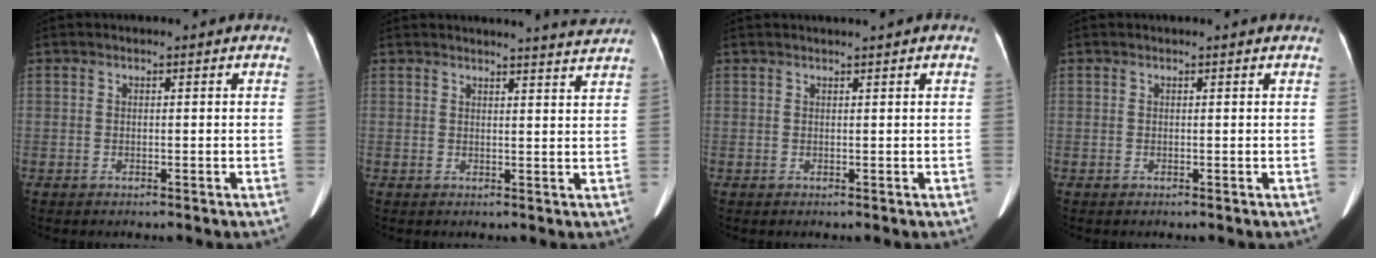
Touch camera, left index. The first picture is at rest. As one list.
[{"total": 5.2, "force": [5.0, -1.1, 1.0], "torque": [-0.017, -0.012, 0.050]}, {"total": 1.5, "force": [1.2, -0.3, 0.8], "torque": [-0.008, 0.014, 0.025]}, {"total": 0.7, "force": [0.7, 0.0, 0.2], "torque": [-0.007, -0.001, 0.004]}]